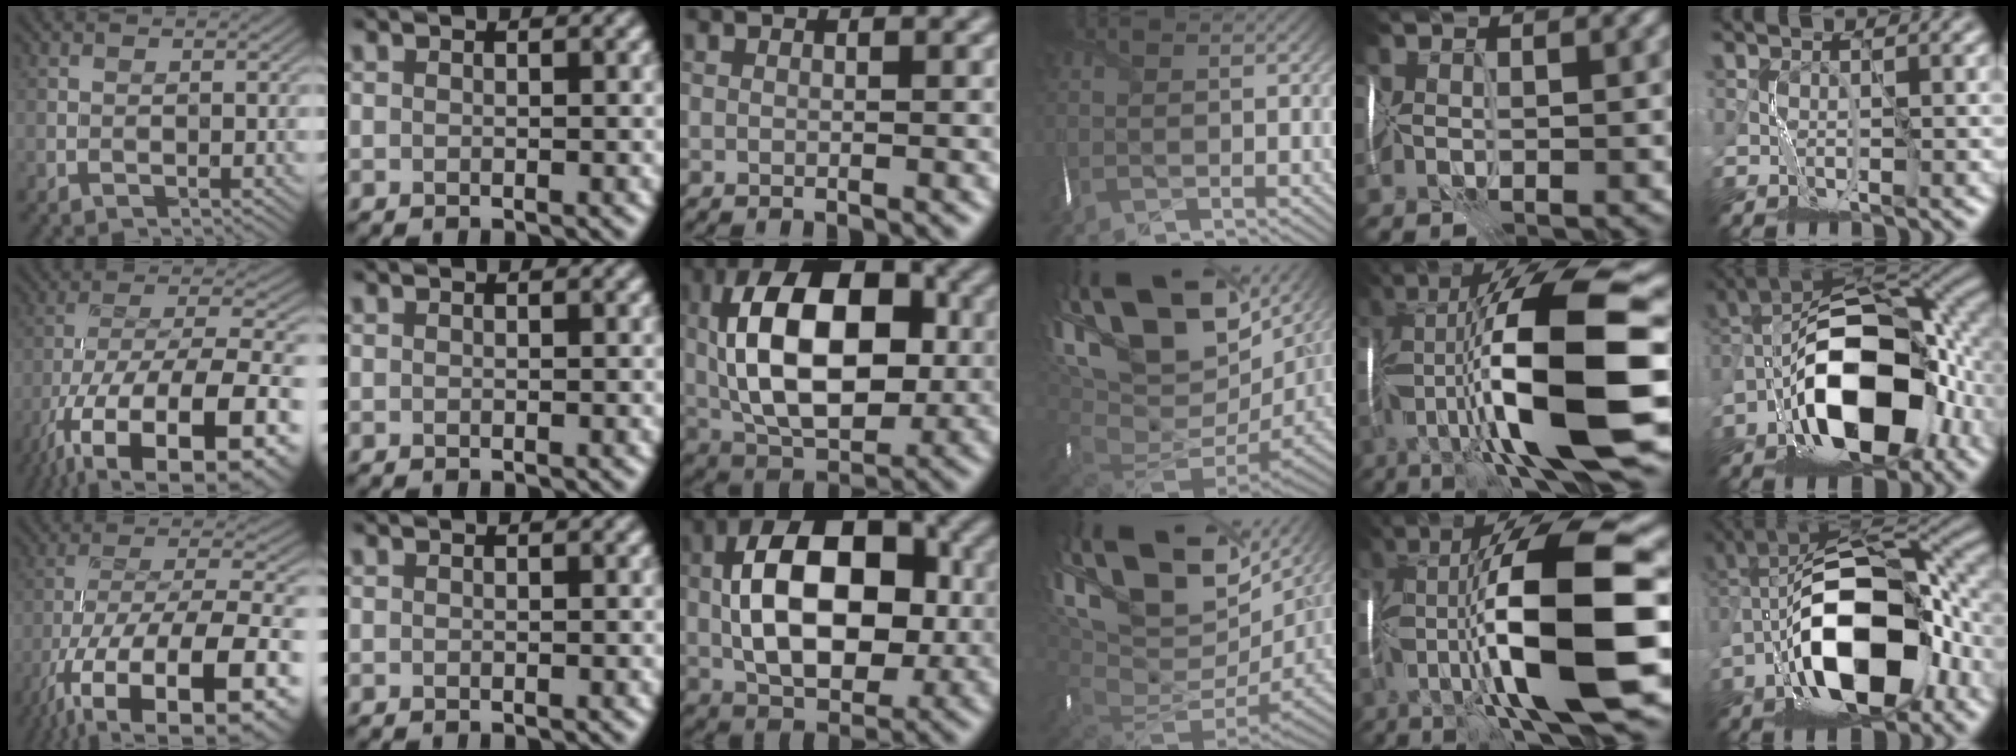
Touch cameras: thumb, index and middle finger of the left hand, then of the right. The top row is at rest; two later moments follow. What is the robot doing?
{"motion": "wrap", "object": "ribbon"}